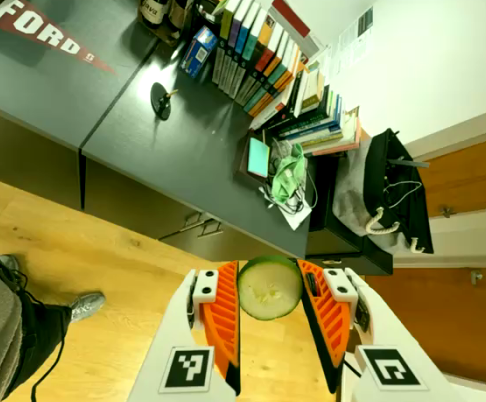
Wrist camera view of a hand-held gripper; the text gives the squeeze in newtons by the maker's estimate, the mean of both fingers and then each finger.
{"total": 10.9, "left": 11.6, "right": 10.2}